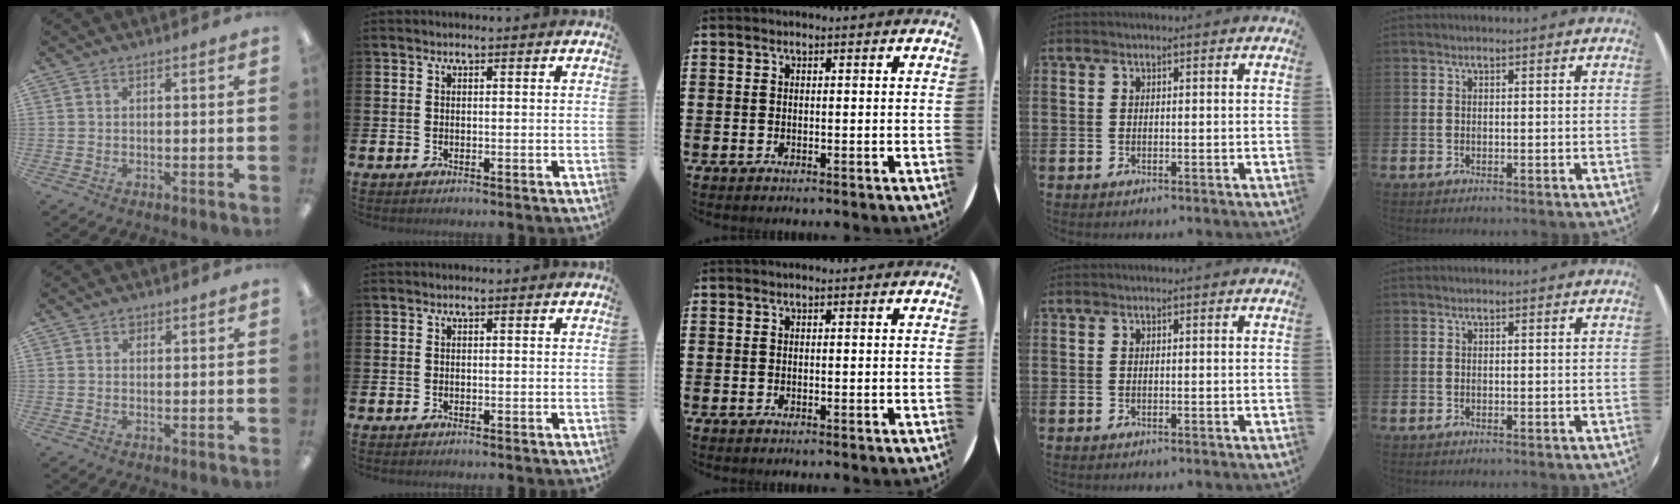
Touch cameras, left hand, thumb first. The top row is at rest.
{"thumb": {"total": 1.2, "force": [0.8, 0.8, 0.4], "torque": [-0.002, -0.001, 0.012]}}